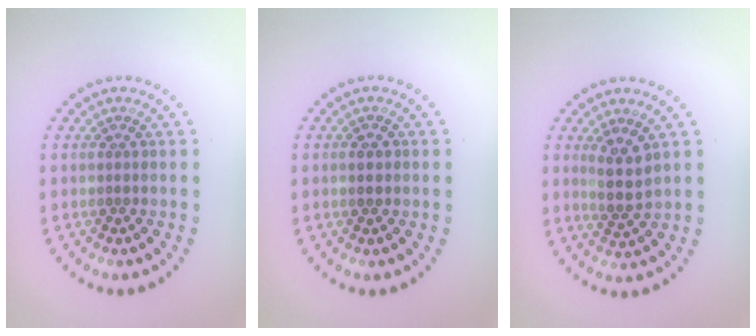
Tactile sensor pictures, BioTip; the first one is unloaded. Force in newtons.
{"total": 1.4, "press": 1.4, "slide": 0.1}
{"total": 2.7, "press": 2.2, "slide": 1.5}